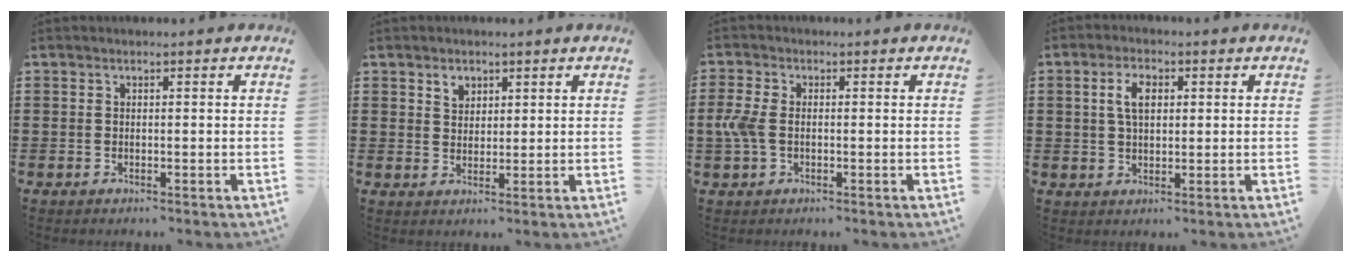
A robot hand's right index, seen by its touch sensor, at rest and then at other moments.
{"total": 2.5, "force": [1.7, 1.7, 0.7], "torque": [-0.012, 0.001, 0.030]}
{"total": 3.9, "force": [-0.6, 2.3, 3.2], "torque": [-0.090, -0.005, -0.019]}
{"total": 4.3, "force": [1.0, 2.2, 3.5], "torque": [-0.076, 0.014, 0.016]}